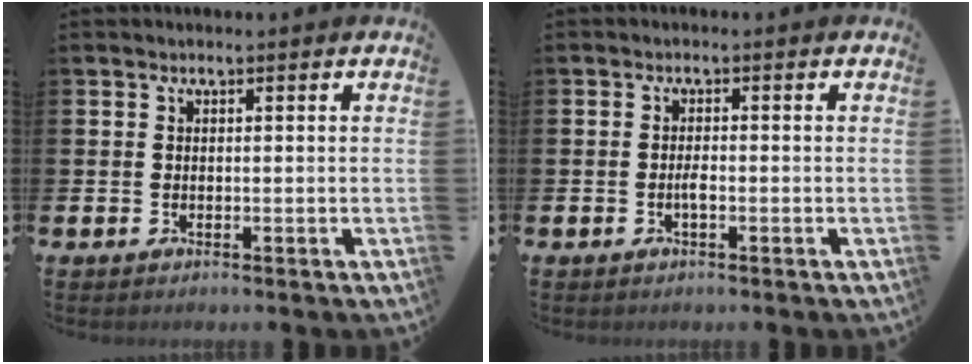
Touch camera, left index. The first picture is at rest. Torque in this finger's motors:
{"motor_torque": [0.13, 0.11, 0.01, 0.01]}